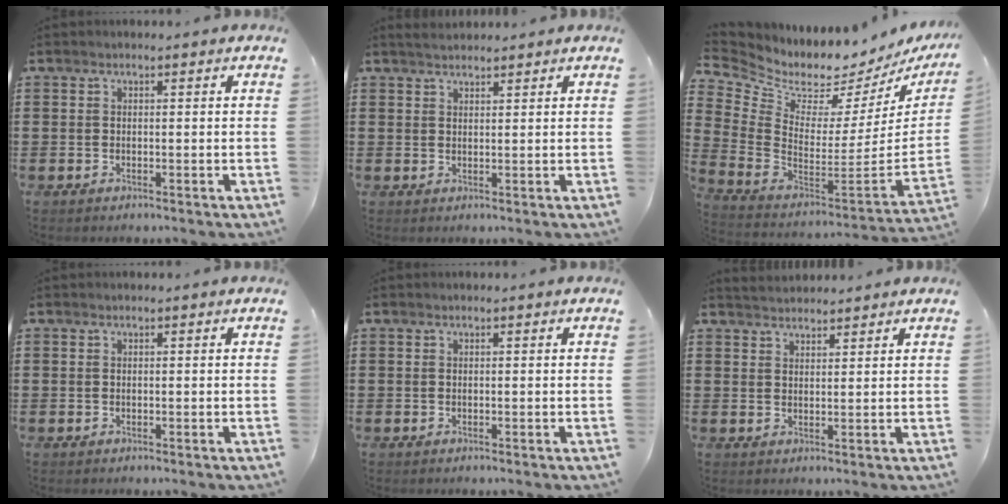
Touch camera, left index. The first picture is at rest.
{"total": 1.8, "force": [1.7, 0.2, 0.4], "torque": [-0.012, 0.003, 0.034]}
{"total": 3.3, "force": [2.9, 1.6, 0.4], "torque": [-0.042, -0.053, 0.042]}
{"total": 0.0}
{"total": 0.0}
{"total": 2.2, "force": [2.2, 0.1, -0.1], "torque": [-0.005, -0.002, 0.044]}